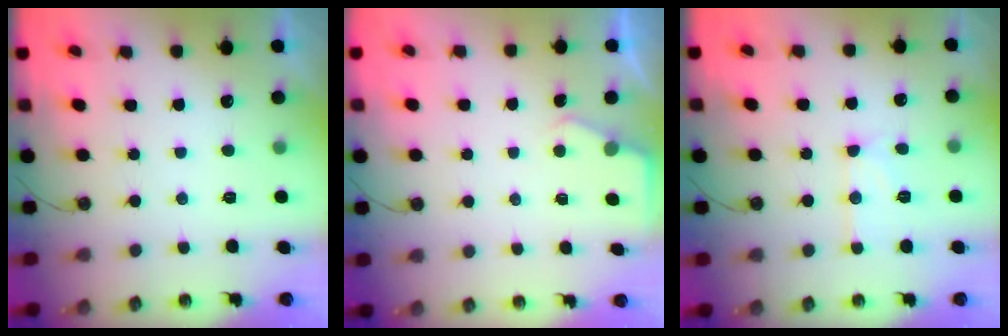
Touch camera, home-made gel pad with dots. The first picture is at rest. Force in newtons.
{"total": 2.6, "press": 2.6, "slide": 0.4}
{"total": 10.5, "press": 10.4, "slide": 0.9}